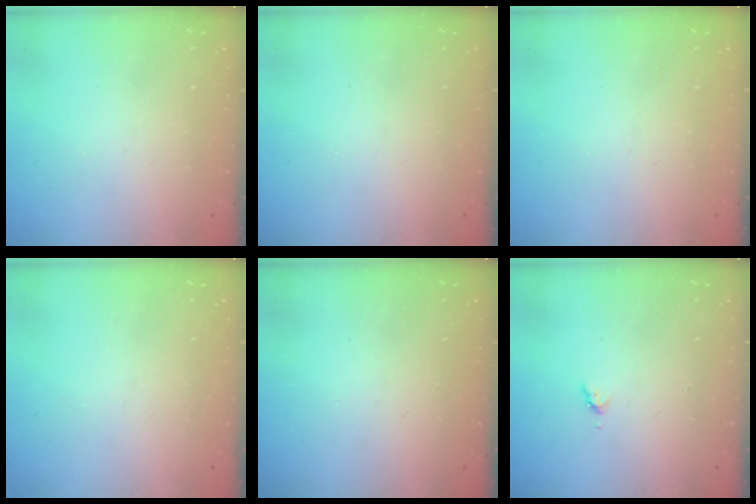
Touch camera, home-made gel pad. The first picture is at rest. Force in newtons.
{"total": 0.0}
{"total": 0.0}
{"total": 0.0}
{"total": 3.1, "press": 3.0, "slide": 0.4}
{"total": 3.6, "press": 3.5, "slide": 0.6}